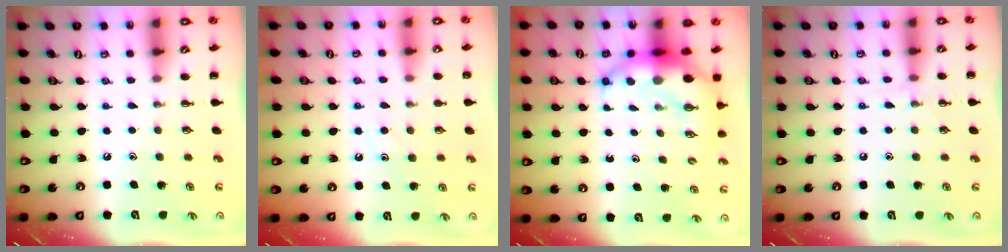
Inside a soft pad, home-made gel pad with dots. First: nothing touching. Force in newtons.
{"total": 8.6, "press": 8.5, "slide": 1.1}
{"total": 9.4, "press": 9.1, "slide": 2.4}
{"total": 6.1, "press": 5.8, "slide": 1.9}